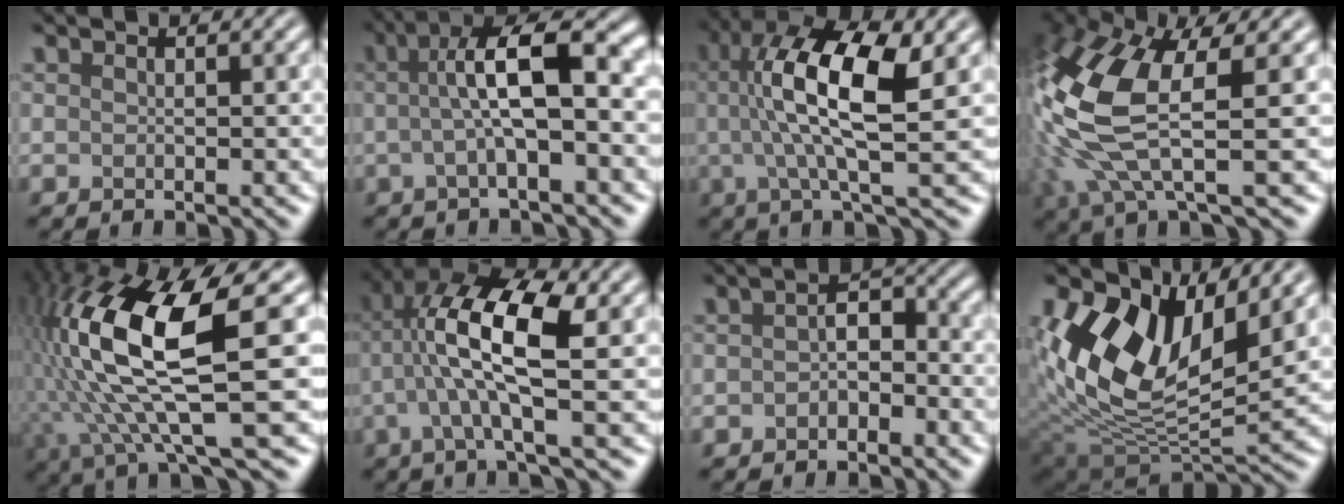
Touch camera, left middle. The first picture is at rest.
{"total": 5.7, "force": [-0.4, 0.3, 5.6], "torque": [-0.117, -0.009, 0.027]}
{"total": 7.9, "force": [0.2, 1.3, 7.8], "torque": [-0.164, -0.015, 0.044]}
{"total": 7.9, "force": [-0.4, 2.4, 7.5], "torque": [-0.235, -0.048, 0.045]}
{"total": 10.2, "force": [-0.4, 1.6, 10.1], "torque": [-0.244, -0.032, 0.043]}
{"total": 6.4, "force": [-0.6, 0.5, 6.3], "torque": [-0.161, -0.013, 0.030]}
{"total": 2.4, "force": [-2.3, -0.6, -0.3], "torque": [-0.025, -0.020, -0.005]}
{"total": 9.1, "force": [2.7, 5.0, 7.1], "torque": [-0.187, -0.027, 0.094]}